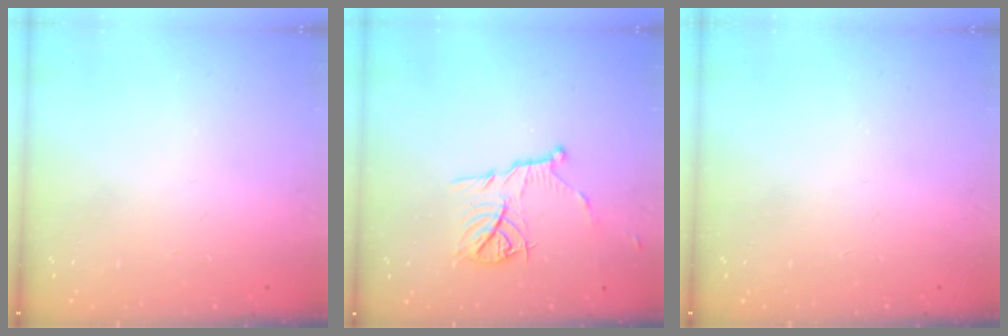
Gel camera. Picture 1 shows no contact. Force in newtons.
{"total": 10.3, "press": 10.3, "slide": 0.6}
{"total": 0.0}